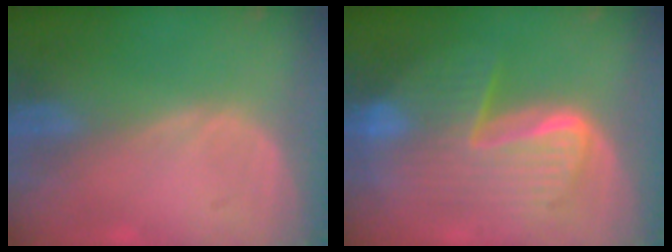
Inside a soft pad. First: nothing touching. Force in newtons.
{"total": 10.2, "press": 10.2, "slide": 0.9}